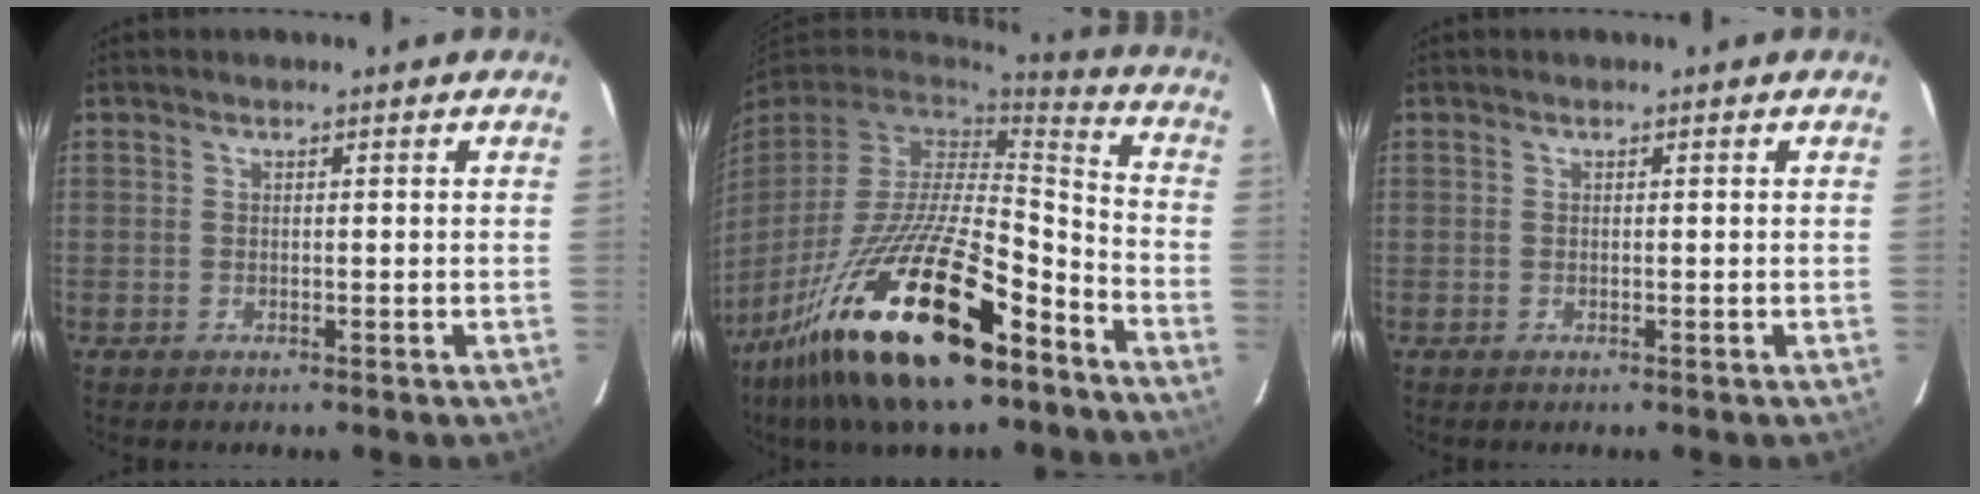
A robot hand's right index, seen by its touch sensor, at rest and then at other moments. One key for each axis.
{"total": 27.6, "fx": -17.3, "fy": 8.8, "fz": 19.7, "tx": -0.385, "ty": -0.036, "tz": -0.297}
{"total": 0.0}